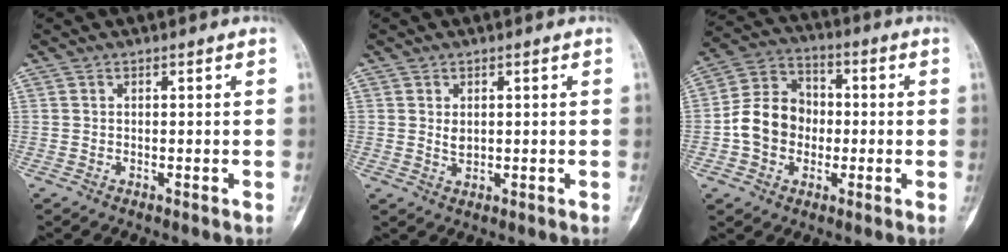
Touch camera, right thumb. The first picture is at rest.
{"total": 1.7, "force": [0.4, 1.1, 1.2], "torque": [-0.018, -0.005, 0.012]}
{"total": 11.5, "force": [-1.4, 9.5, 6.2], "torque": [-0.092, 0.035, -0.035]}